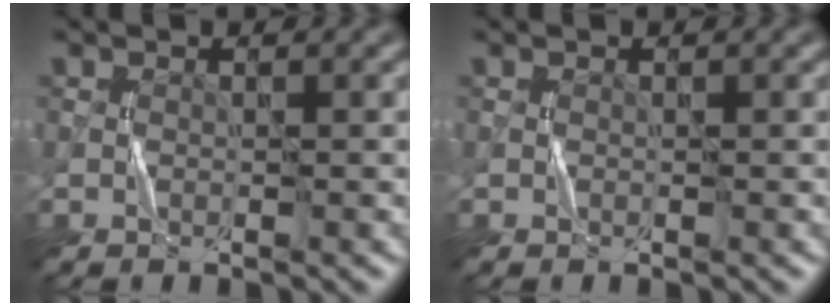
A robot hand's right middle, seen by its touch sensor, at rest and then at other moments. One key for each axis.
{"total": 0.0}